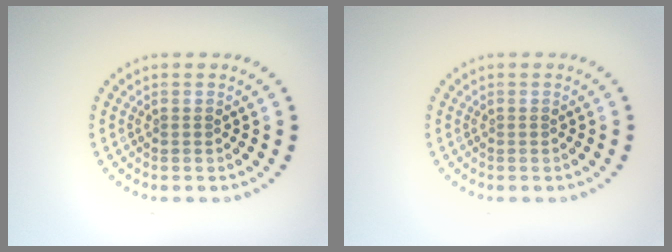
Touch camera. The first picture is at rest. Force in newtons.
{"total": 0.0}